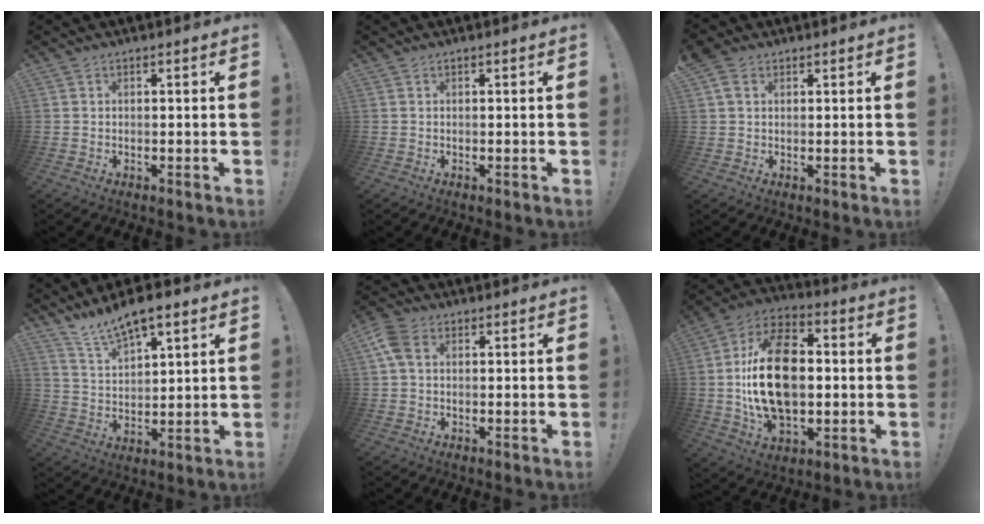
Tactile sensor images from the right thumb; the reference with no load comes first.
{"total": 0.0}
{"total": 4.2, "force": [2.0, 2.9, 2.2], "torque": [-0.031, 0.000, 0.040]}
{"total": 10.1, "force": [8.2, 3.1, 5.0], "torque": [-0.087, -0.053, 0.148]}
{"total": 5.3, "force": [1.5, 3.6, 3.6], "torque": [-0.081, 0.002, 0.031]}
{"total": 23.7, "force": [-0.2, 15.3, 18.1], "torque": [-0.336, 0.016, 0.001]}